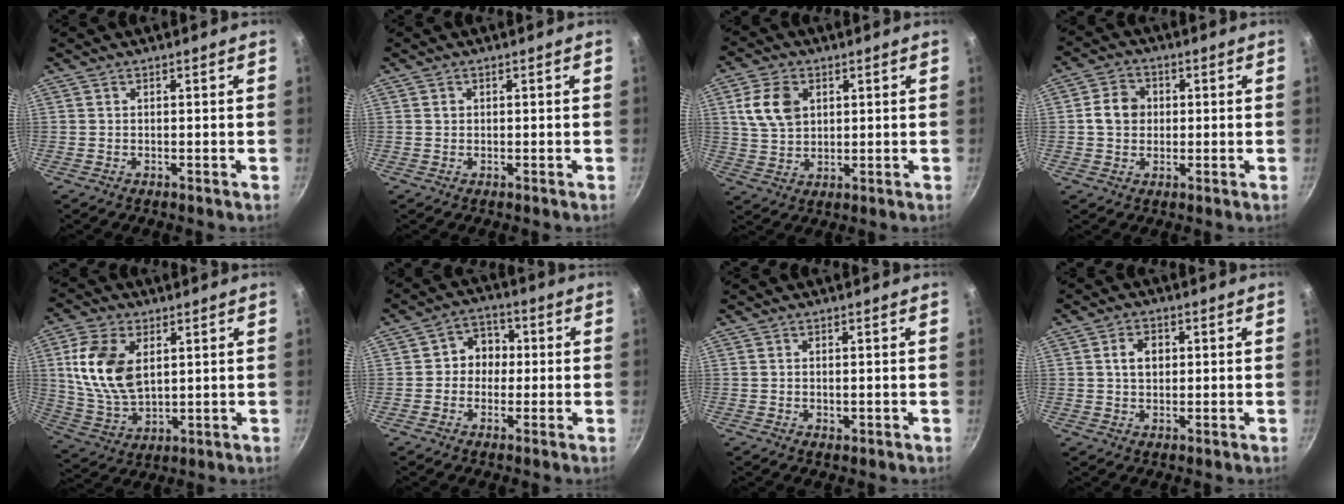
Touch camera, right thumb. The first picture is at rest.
{"total": 0.5, "force": [0.1, 0.5, 0.1], "torque": [0.001, 0.002, 0.002]}
{"total": 8.8, "force": [2.6, 6.2, 5.6], "torque": [-0.091, -0.003, 0.051]}
{"total": 5.9, "force": [0.4, 5.1, 3.0], "torque": [-0.031, 0.010, -0.003]}
{"total": 13.9, "force": [3.4, 8.4, 10.5], "torque": [-0.190, -0.016, 0.076]}
{"total": 6.5, "force": [0.0, 5.8, 3.0], "torque": [-0.001, 0.015, -0.012]}
{"total": 0.9, "force": [-0.1, 0.5, 0.7], "torque": [-0.011, -0.001, 0.000]}
{"total": 4.2, "force": [0.7, 3.1, 2.8], "torque": [-0.029, 0.005, 0.011]}